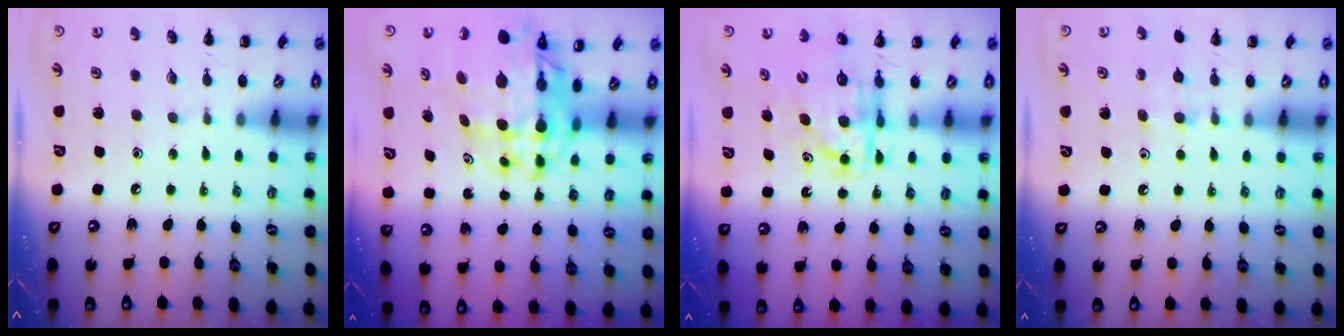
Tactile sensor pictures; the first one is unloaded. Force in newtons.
{"total": 11.8, "press": 11.1, "slide": 3.8}
{"total": 6.9, "press": 6.8, "slide": 1.4}
{"total": 7.2, "press": 6.9, "slide": 1.9}